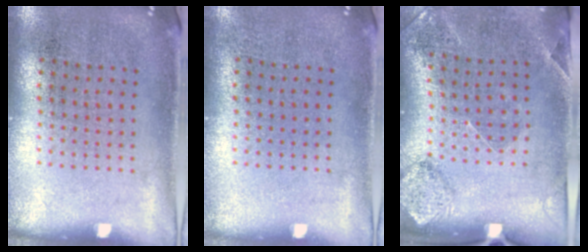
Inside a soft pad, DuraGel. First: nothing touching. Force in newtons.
{"total": 0.0}
{"total": 1.7, "press": 1.4, "slide": 1.0}